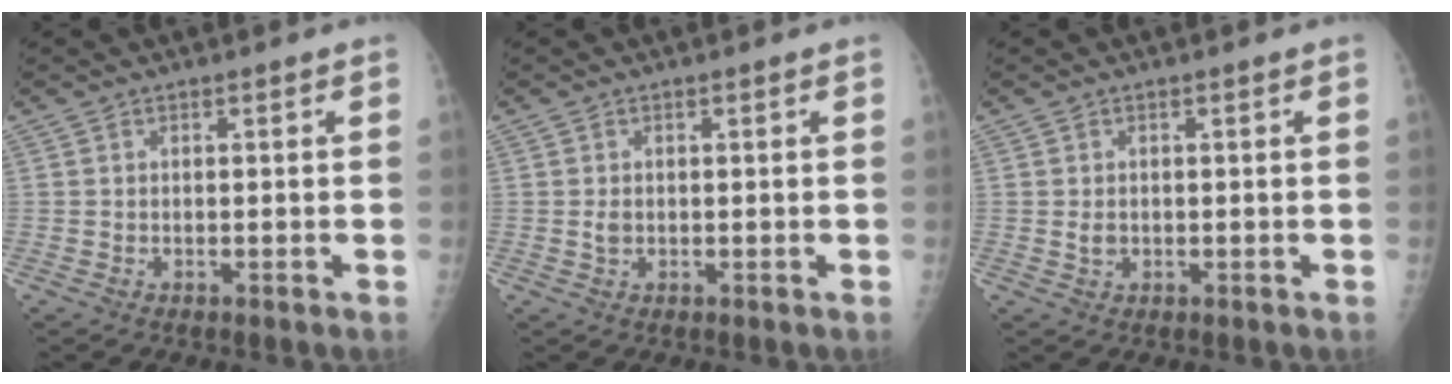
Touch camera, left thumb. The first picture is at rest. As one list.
[{"total": 1.3, "force": [0.1, 1.0, 0.8], "torque": [-0.013, 0.000, 0.005]}, {"total": 1.5, "force": [0.1, 1.1, 0.9], "torque": [-0.012, -0.001, 0.005]}]